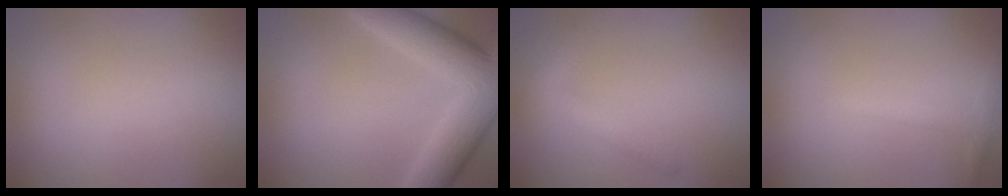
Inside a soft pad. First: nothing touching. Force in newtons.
{"total": 9.4, "press": 9.4, "slide": 0.5}
{"total": 2.3, "press": 2.3, "slide": 0.1}
{"total": 1.5, "press": 1.5, "slide": 0.0}